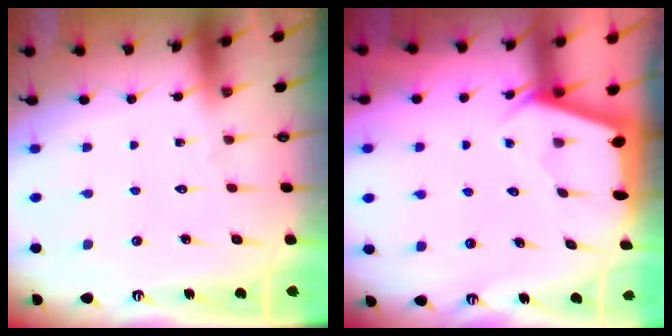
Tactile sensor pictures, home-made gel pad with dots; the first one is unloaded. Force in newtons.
{"total": 2.4, "press": 2.3, "slide": 0.3}